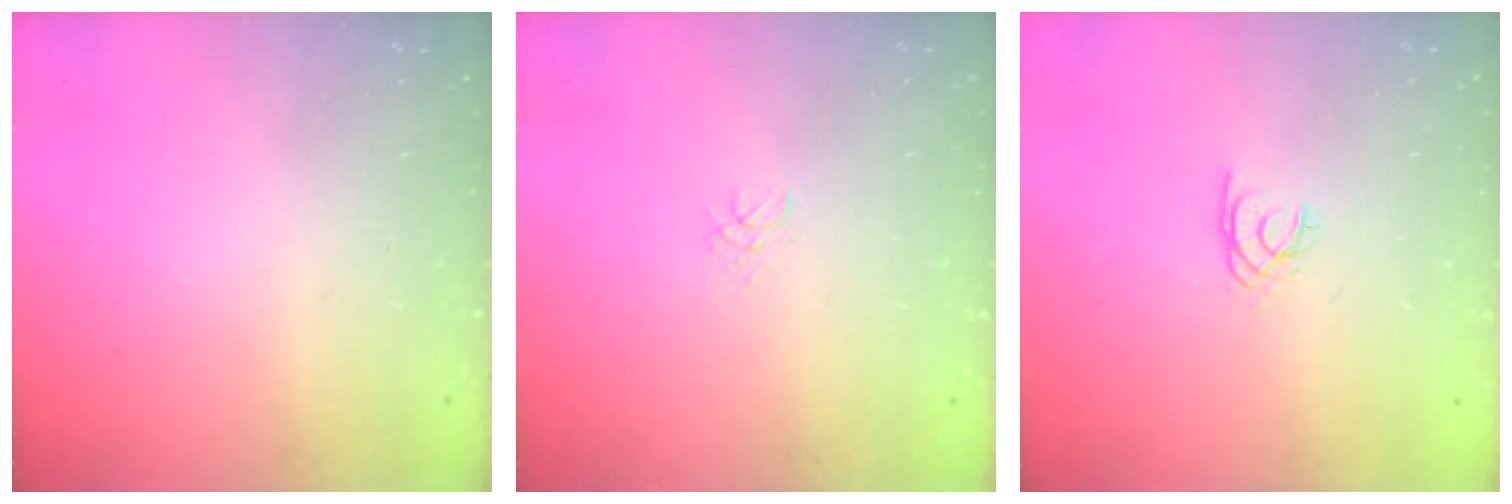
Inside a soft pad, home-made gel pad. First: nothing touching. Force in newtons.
{"total": 1.1, "press": 1.1, "slide": 0.1}
{"total": 2.0, "press": 1.9, "slide": 0.4}